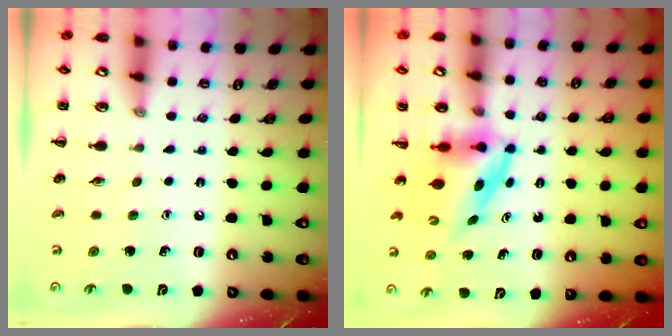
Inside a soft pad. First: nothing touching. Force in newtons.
{"total": 3.9, "press": 3.8, "slide": 0.8}